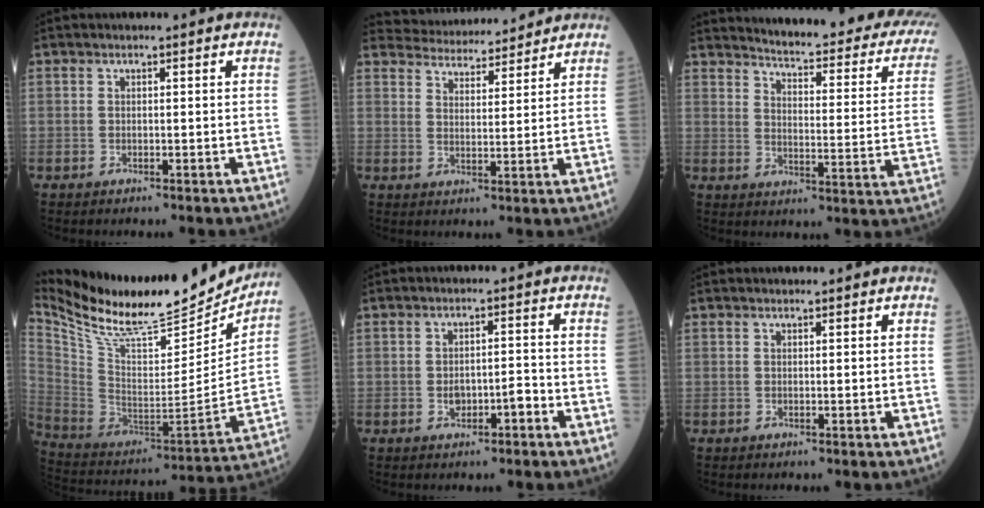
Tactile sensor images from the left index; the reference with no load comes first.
{"total": 11.4, "force": [11.0, 1.9, 1.9], "torque": [-0.022, 0.017, 0.160]}
{"total": 23.3, "force": [20.5, 3.3, 10.6], "torque": [-0.130, -0.070, 0.229]}
{"total": 28.5, "force": [25.2, 5.1, 12.4], "torque": [-0.226, -0.048, 0.390]}
{"total": 3.0, "force": [-1.5, 1.3, 2.2], "torque": [-0.029, 0.006, -0.020]}
{"total": 0.8, "force": [0.8, 0.1, 0.0], "torque": [-0.004, 0.005, 0.013]}